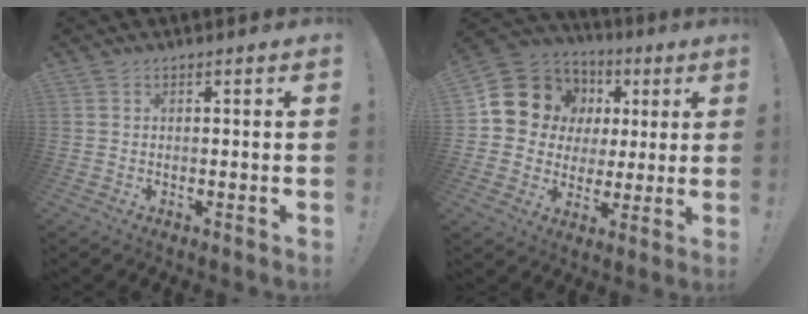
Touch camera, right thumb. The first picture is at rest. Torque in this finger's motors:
{"motor_torque": [0.31, 0.32, 0.44, -0.37, 0.24]}